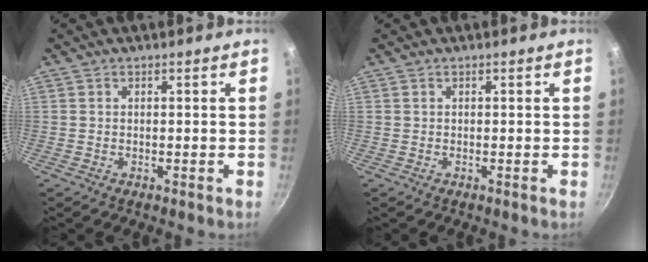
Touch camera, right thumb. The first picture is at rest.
{"total": 0.0}